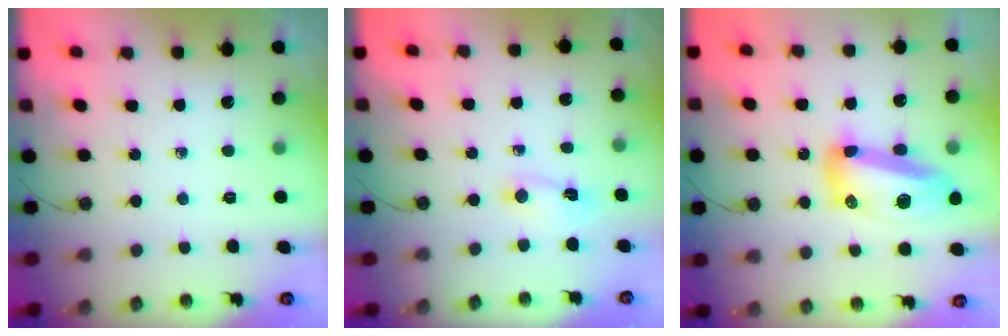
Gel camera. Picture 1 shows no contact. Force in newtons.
{"total": 1.5, "press": 1.4, "slide": 0.4}
{"total": 16.1, "press": 16.0, "slide": 1.4}